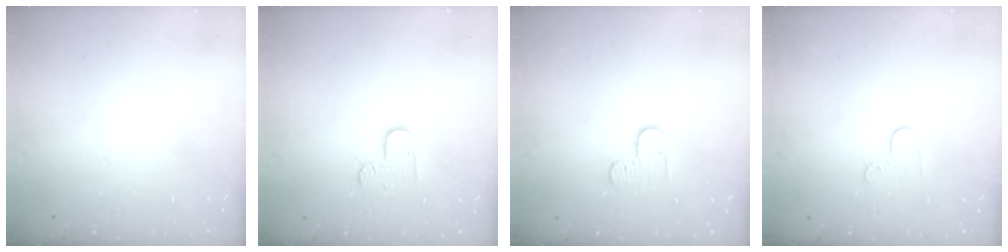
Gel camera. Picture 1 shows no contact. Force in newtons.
{"total": 5.5, "press": 5.5, "slide": 0.4}
{"total": 3.7, "press": 3.7, "slide": 0.4}
{"total": 3.7, "press": 3.6, "slide": 0.3}